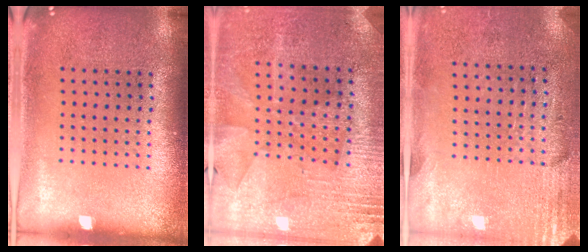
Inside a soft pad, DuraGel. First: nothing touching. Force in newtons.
{"total": 2.8, "press": 2.7, "slide": 0.7}
{"total": 2.8, "press": 2.5, "slide": 1.4}